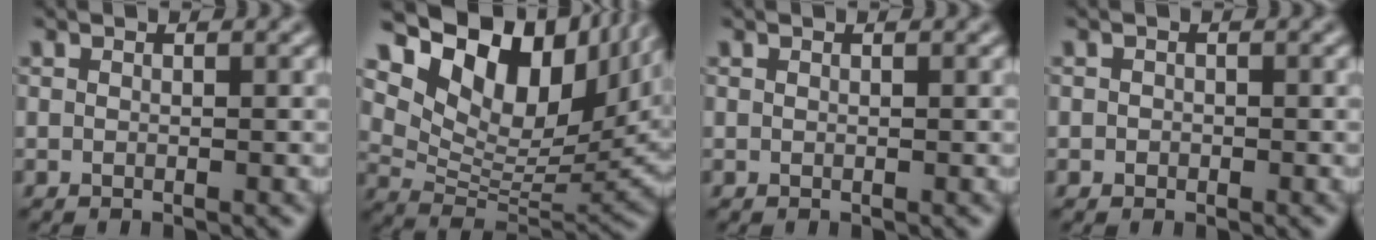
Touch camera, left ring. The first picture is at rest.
{"total": 14.2, "force": [8.0, 7.5, 9.0], "torque": [-0.172, 0.020, 0.152]}
{"total": 0.0}
{"total": 0.6, "force": [-0.1, 0.6, 0.1], "torque": [0.004, -0.005, -0.003]}